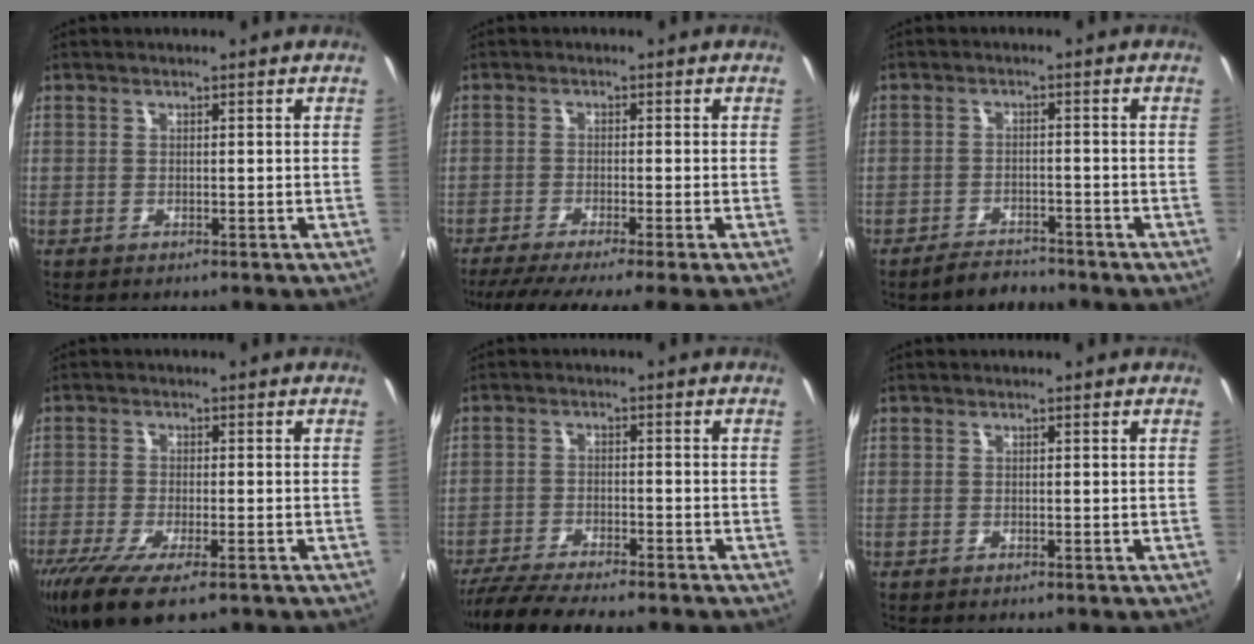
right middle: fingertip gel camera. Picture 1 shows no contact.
{"total": 7.3, "force": [-6.1, -1.8, 3.7], "torque": [-0.078, -0.028, -0.102]}
{"total": 4.2, "force": [-4.0, 1.2, 0.9], "torque": [-0.033, -0.001, -0.064]}
{"total": 11.6, "force": [-7.6, 3.5, 8.1], "torque": [-0.176, -0.044, -0.131]}
{"total": 11.7, "force": [-10.2, 1.4, 5.6], "torque": [-0.129, -0.030, -0.169]}
{"total": 0.0}